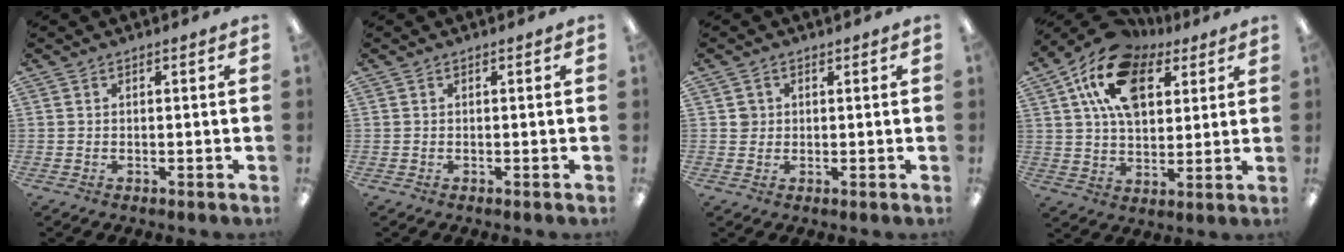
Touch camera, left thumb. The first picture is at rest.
{"total": 0.0}
{"total": 2.1, "force": [0.7, 2.0, 0.2], "torque": [0.001, 0.002, 0.009]}
{"total": 16.9, "force": [8.6, 10.6, 10.0], "torque": [-0.178, -0.019, 0.157]}